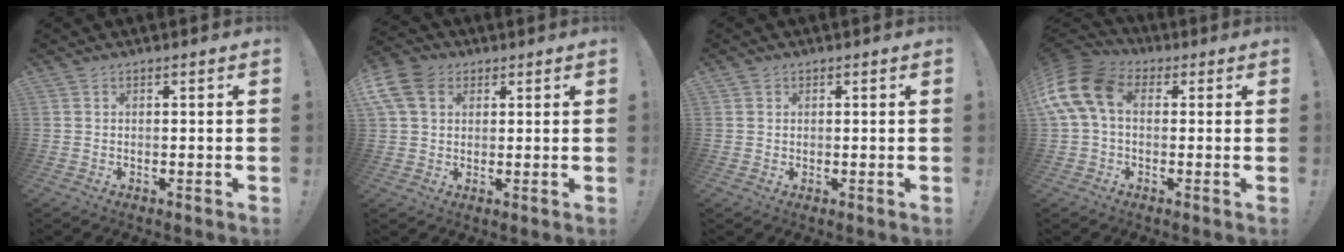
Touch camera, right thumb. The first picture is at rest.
{"total": 10.6, "force": [4.0, 7.6, 6.2], "torque": [-0.132, -0.008, 0.079]}
{"total": 1.3, "force": [0.6, 1.1, 0.0], "torque": [0.003, -0.002, 0.010]}
{"total": 13.9, "force": [2.3, 8.8, 10.5], "torque": [-0.219, 0.014, 0.047]}